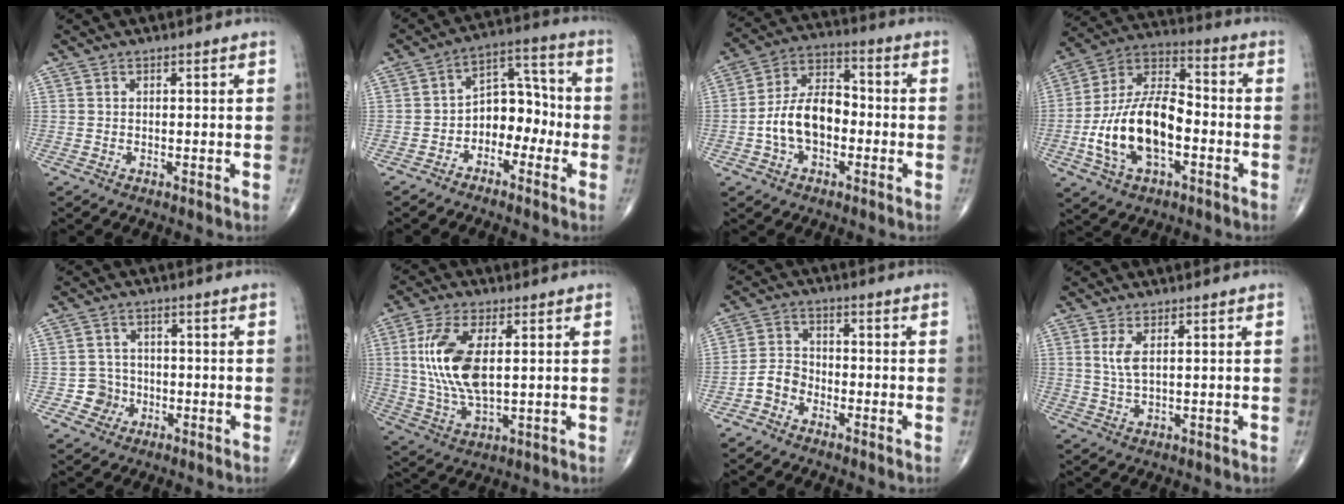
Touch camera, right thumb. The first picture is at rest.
{"total": 9.2, "force": [-2.9, 6.4, 5.9], "torque": [-0.051, 0.049, -0.059]}
{"total": 11.9, "force": [-2.4, 7.5, 9.0], "torque": [-0.152, 0.041, -0.052]}
{"total": 18.5, "force": [-4.2, 9.8, 15.1], "torque": [-0.278, 0.038, -0.077]}
{"total": 4.2, "force": [-1.4, 4.0, 0.3], "torque": [0.024, 0.014, -0.027]}
{"total": 13.3, "force": [2.2, 6.1, 11.7], "torque": [-0.246, -0.010, 0.050]}
{"total": 4.5, "force": [-2.6, 3.1, 1.8], "torque": [-0.024, 0.022, -0.060]}
{"total": 3.4, "force": [1.1, 1.1, 3.0], "torque": [-0.069, -0.007, 0.030]}